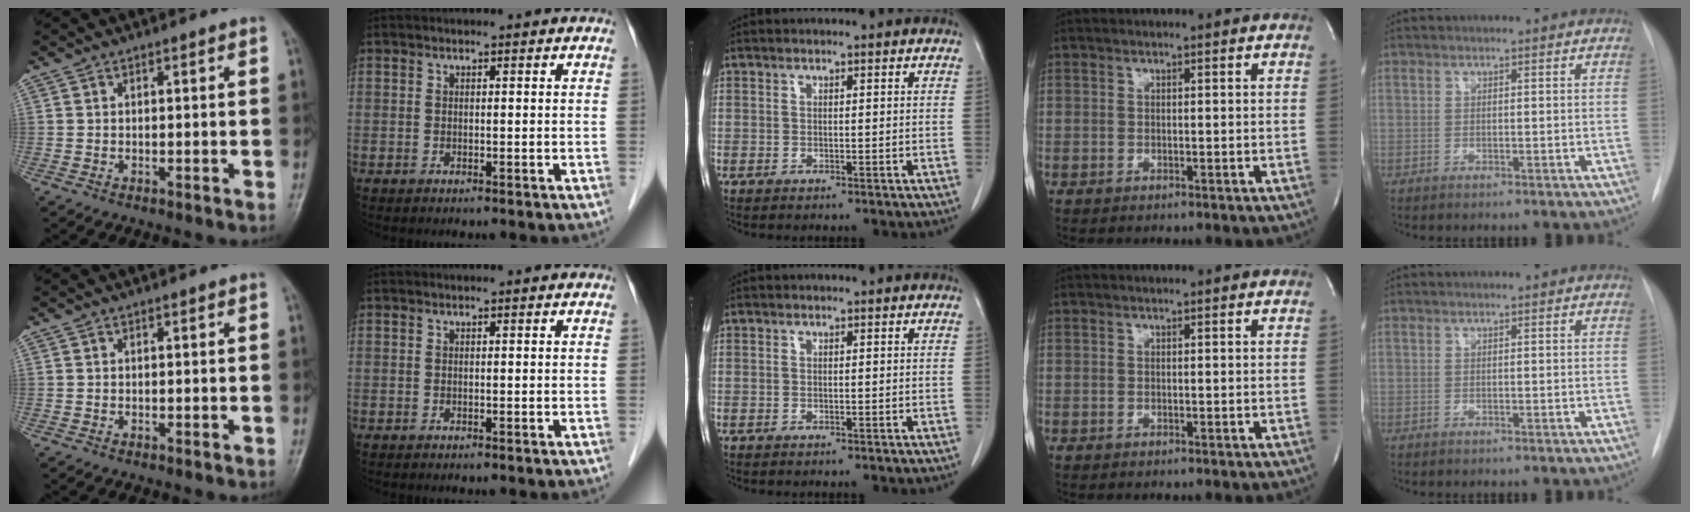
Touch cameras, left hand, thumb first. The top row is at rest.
{}